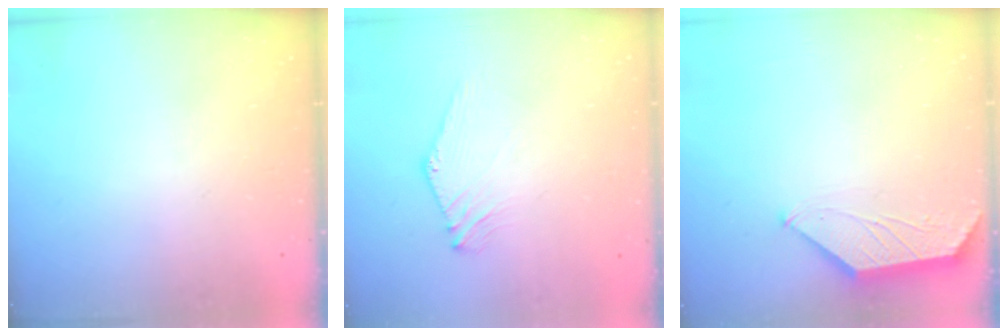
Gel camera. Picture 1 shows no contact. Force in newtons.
{"total": 0.6, "press": 0.5, "slide": 0.3}
{"total": 1.3, "press": 1.2, "slide": 0.3}